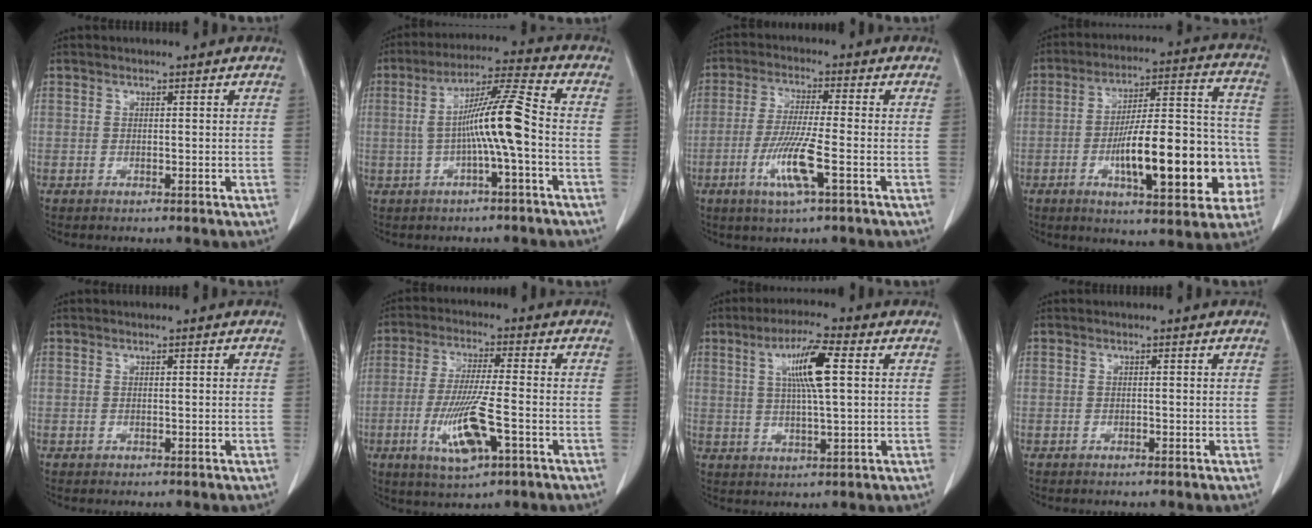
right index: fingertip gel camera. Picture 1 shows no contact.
{"total": 9.7, "force": [-1.2, -0.5, 9.6], "torque": [-0.172, 0.020, -0.022]}
{"total": 8.1, "force": [-3.0, -0.1, 7.5], "torque": [-0.150, -0.013, -0.056]}
{"total": 20.1, "force": [-5.4, 5.4, 18.7], "torque": [-0.247, 0.033, -0.066]}
{"total": 0.0}
{"total": 10.1, "force": [-3.5, 1.2, 9.4], "torque": [-0.186, -0.014, -0.058]}
{"total": 8.3, "force": [2.3, 0.6, 7.9], "torque": [-0.146, 0.007, 0.041]}
{"total": 0.0}